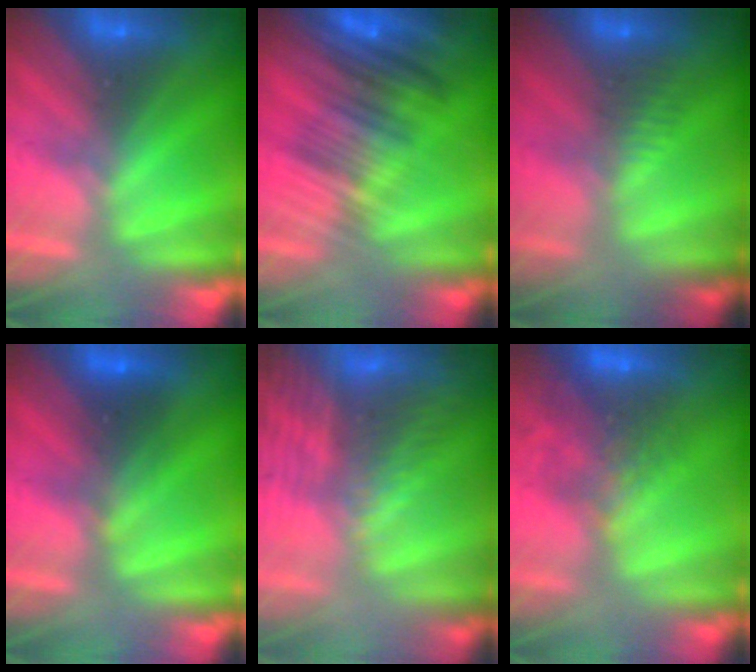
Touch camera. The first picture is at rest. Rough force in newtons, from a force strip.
{"total": 9.4}
{"total": 2.7}
{"total": 2.8}
{"total": 8.7}
{"total": 8.6}